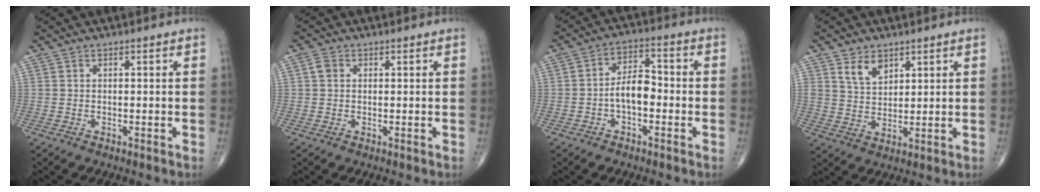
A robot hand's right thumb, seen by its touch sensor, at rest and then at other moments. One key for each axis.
{"total": 1.8, "fx": 0.4, "fy": 1.5, "fz": 1.0, "tx": -0.017, "ty": 0.004, "tz": 0.006}
{"total": 6.6, "fx": -1.5, "fy": 3.4, "fz": 5.4, "tx": -0.087, "ty": 0.028, "tz": -0.033}
{"total": 5.3, "fx": 3.2, "fy": 3.4, "fz": 2.6, "tx": -0.024, "ty": -0.025, "tz": 0.064}